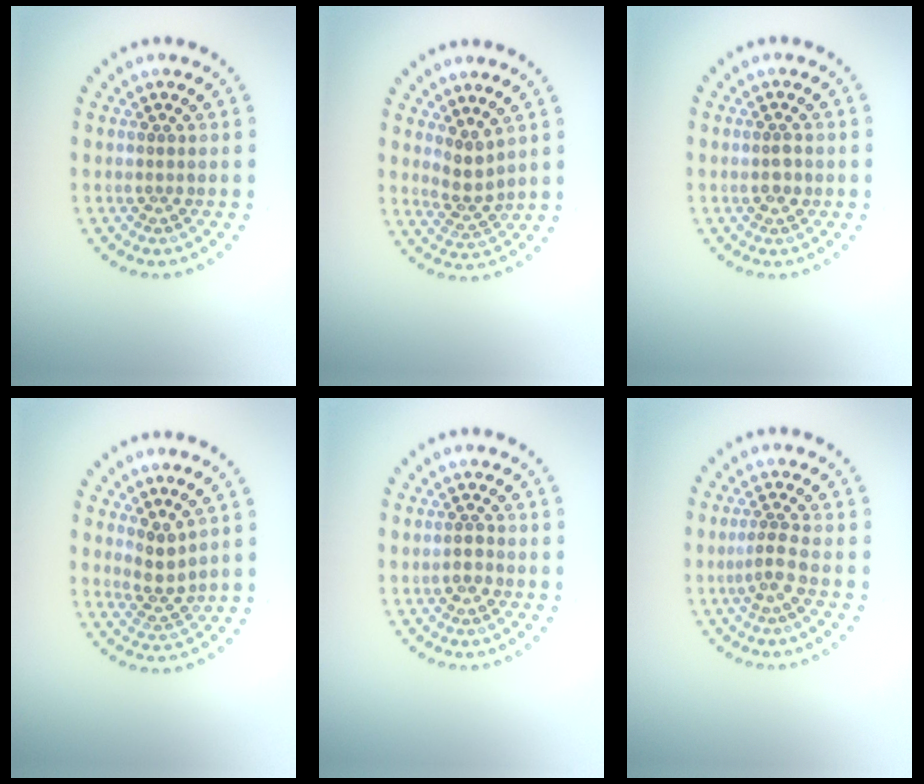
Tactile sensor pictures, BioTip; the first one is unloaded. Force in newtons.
{"total": 2.1, "press": 1.6, "slide": 1.4}
{"total": 1.1, "press": 1.1, "slide": 0.2}
{"total": 2.3, "press": 1.8, "slide": 1.4}
{"total": 1.2, "press": 1.0, "slide": 0.6}
{"total": 1.9, "press": 1.3, "slide": 1.4}